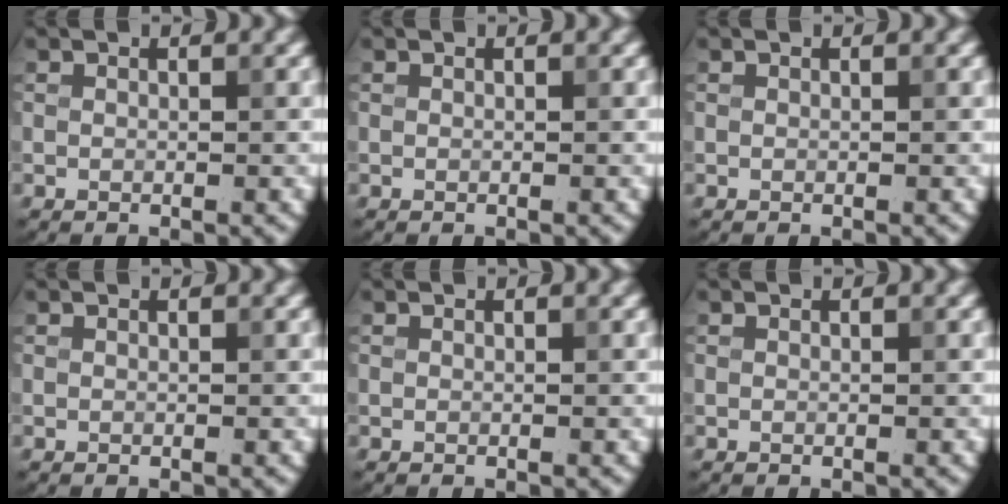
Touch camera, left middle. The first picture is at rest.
{"total": 0.0}
{"total": 0.0}
{"total": 0.0}
{"total": 0.0}
{"total": 0.0}